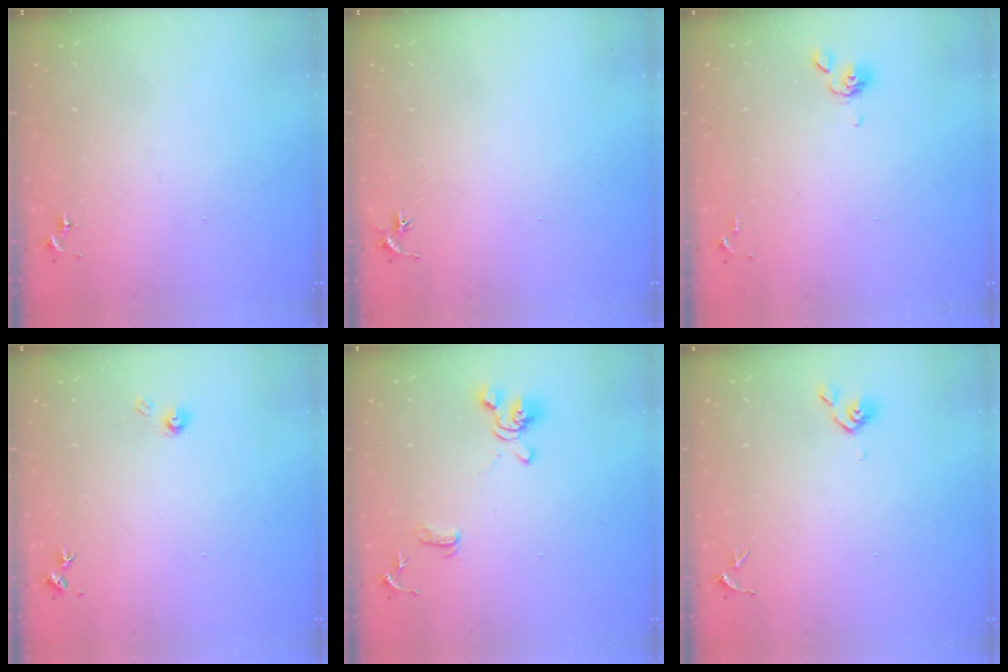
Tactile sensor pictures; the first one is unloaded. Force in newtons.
{"total": 2.9, "press": 2.9, "slide": 0.3}
{"total": 5.6, "press": 5.5, "slide": 1.4}
{"total": 4.1, "press": 4.1, "slide": 0.4}
{"total": 11.5, "press": 11.4, "slide": 1.6}
{"total": 3.5, "press": 3.4, "slide": 0.9}